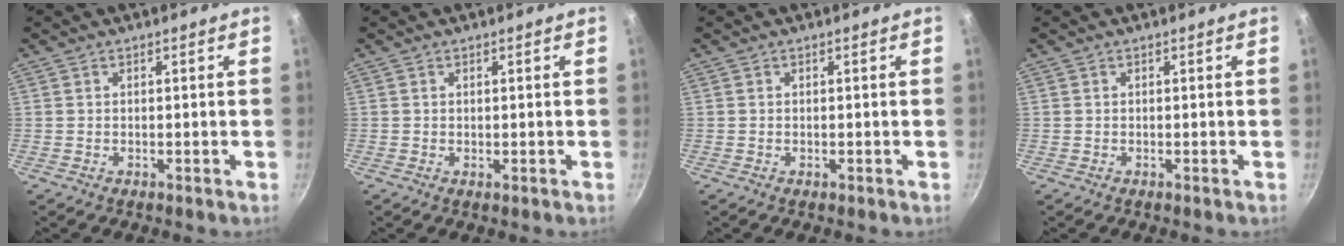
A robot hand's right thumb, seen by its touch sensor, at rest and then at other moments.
{"total": 0.0}
{"total": 0.0}
{"total": 0.0}